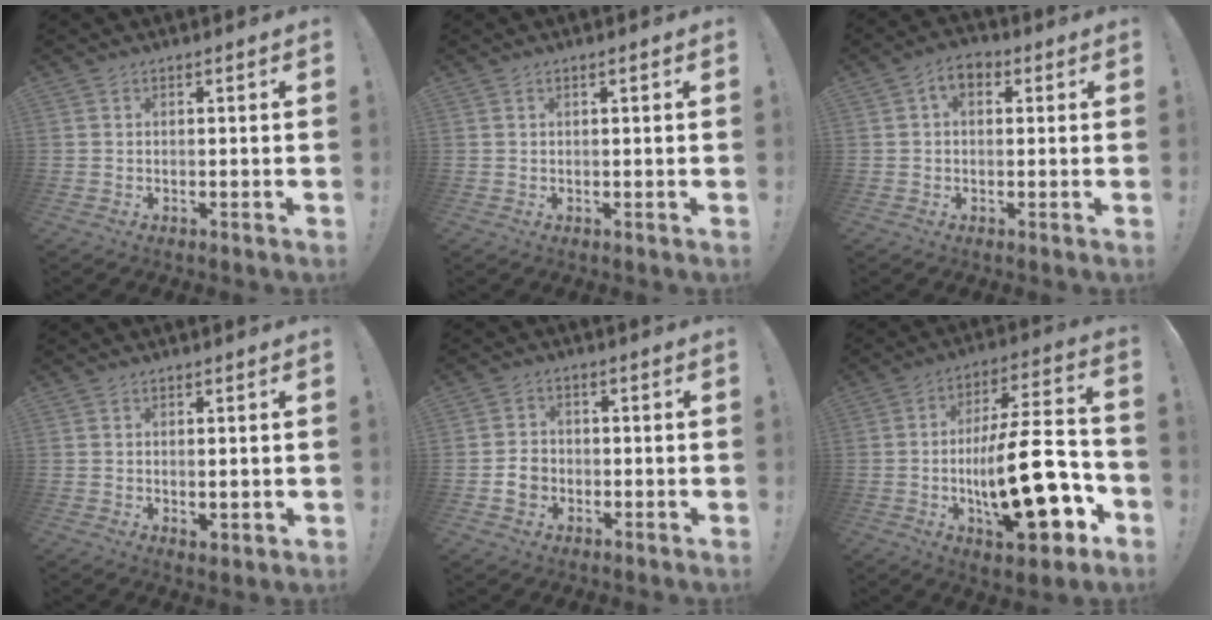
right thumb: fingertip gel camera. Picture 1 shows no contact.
{"total": 0.8, "force": [0.3, 0.0, 0.8], "torque": [-0.012, -0.001, 0.003]}
{"total": 5.3, "force": [1.5, 3.4, 3.7], "torque": [-0.061, 0.005, 0.029]}
{"total": 1.8, "force": [0.5, 0.9, 1.5], "torque": [-0.021, -0.001, 0.011]}
{"total": 5.5, "force": [-1.8, 4.5, 2.4], "torque": [-0.048, 0.011, -0.033]}
{"total": 25.2, "force": [-5.7, 8.8, 23.0], "torque": [-0.383, 0.025, -0.090]}